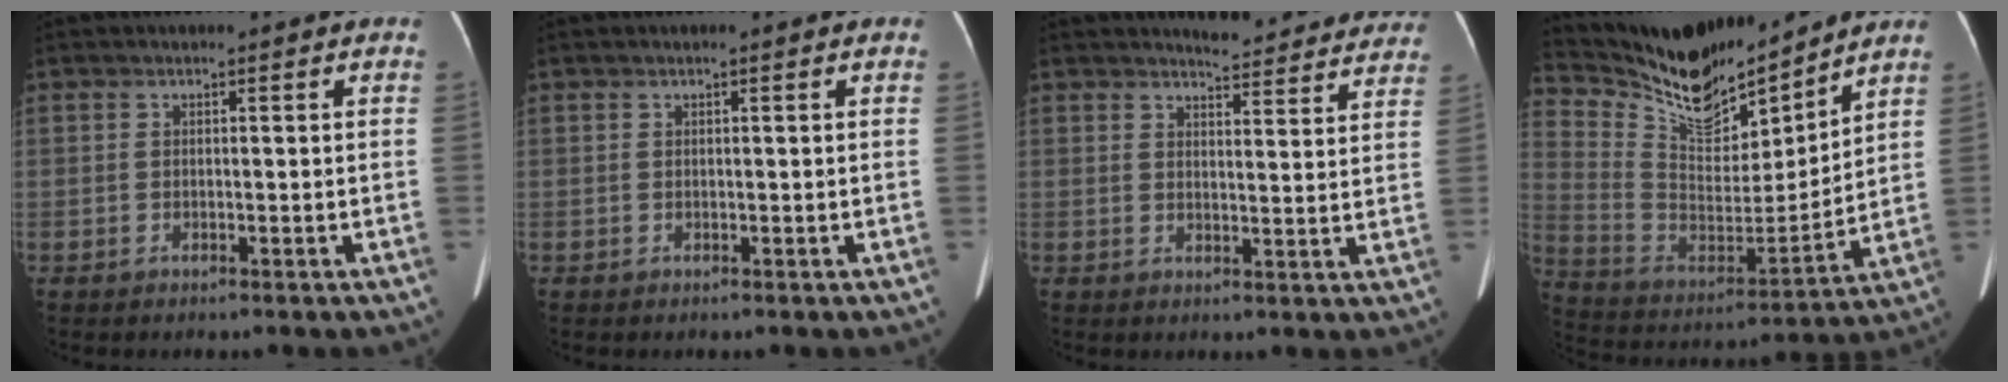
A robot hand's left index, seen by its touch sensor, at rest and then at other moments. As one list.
[{"total": 0.0}, {"total": 14.2, "force": [13.6, 2.5, 3.1], "torque": [-0.013, -0.029, 0.140]}, {"total": 17.3, "force": [15.3, 4.6, 6.6], "torque": [-0.138, -0.013, 0.284]}]